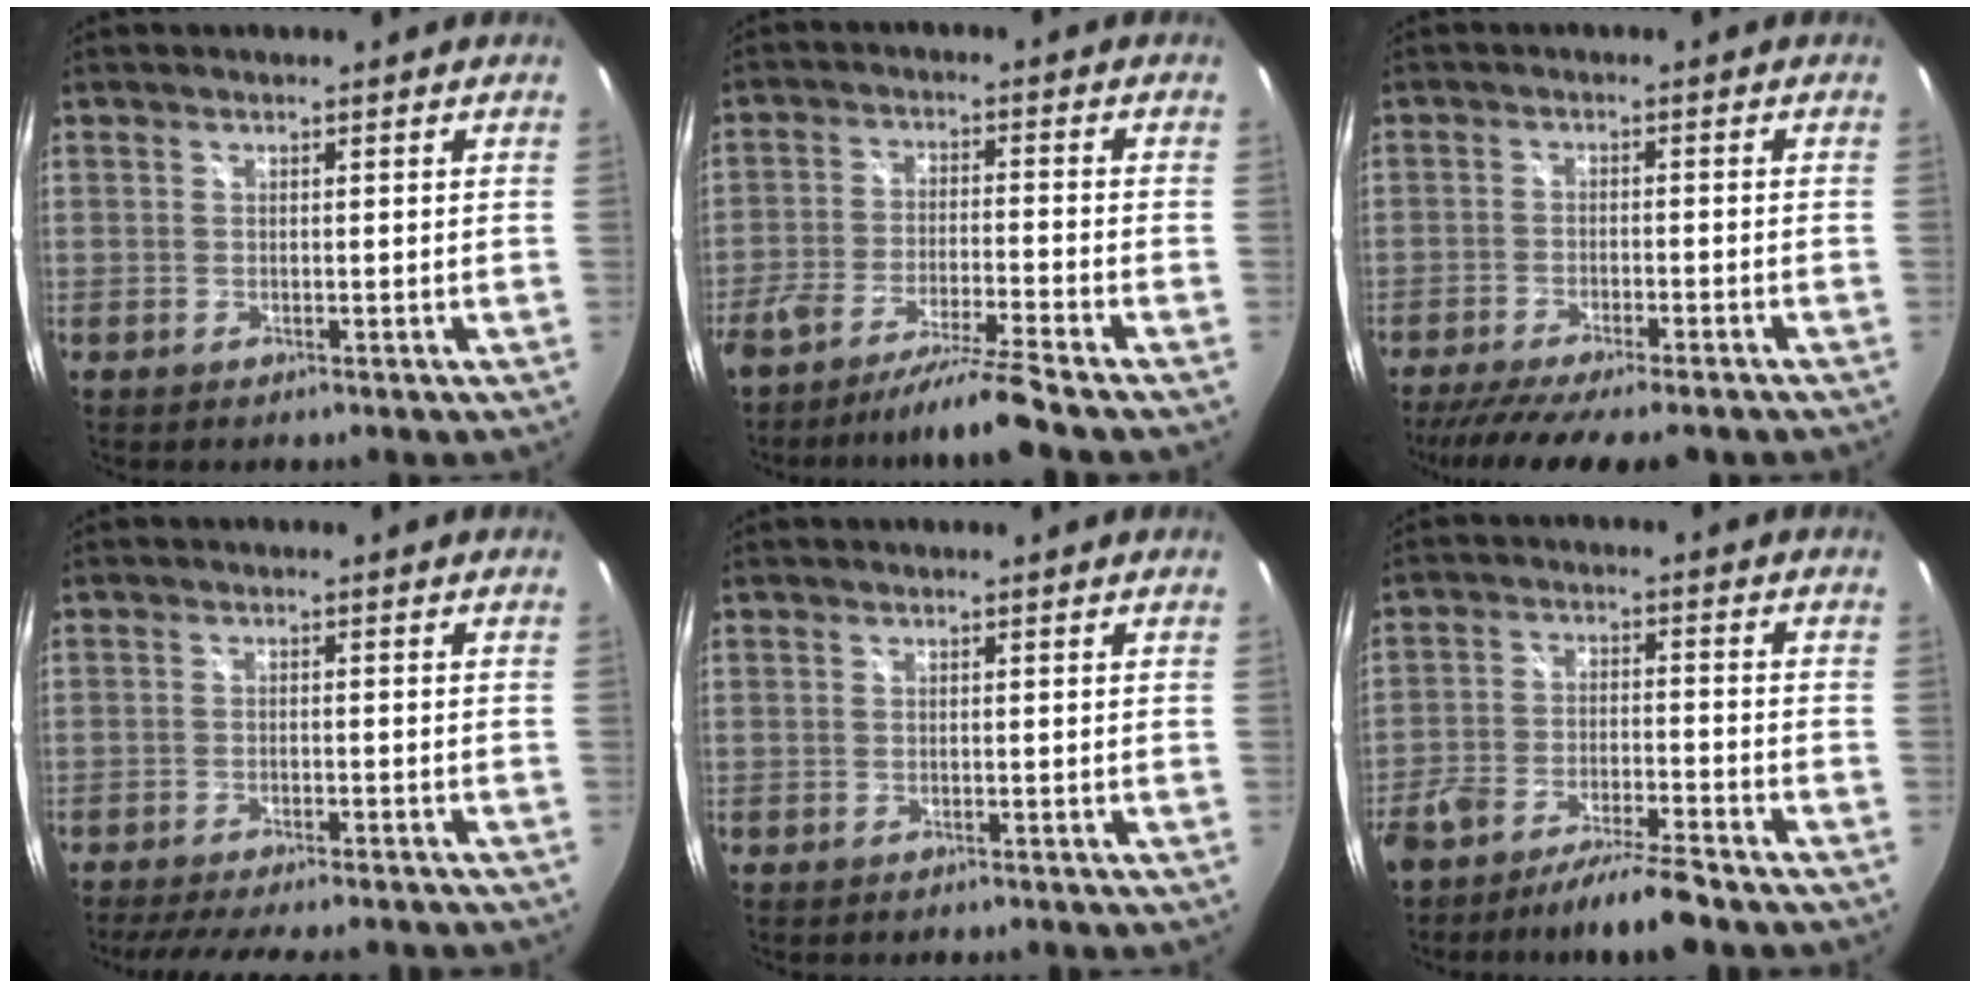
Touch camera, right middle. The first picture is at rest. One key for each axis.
{"total": 9.0, "fx": -7.9, "fy": -1.8, "fz": 4.1, "tx": -0.092, "ty": -0.010, "tz": -0.137}
{"total": 13.5, "fx": -11.4, "fy": 1.8, "fz": 7.1, "tx": -0.145, "ty": -0.043, "tz": -0.173}
{"total": 13.9, "fx": -12.1, "fy": 2.7, "fz": 6.3, "tx": -0.126, "ty": -0.018, "tz": -0.169}
{"total": 1.0, "fx": -0.9, "fy": 0.3, "fz": 0.2, "tx": -0.008, "ty": -0.002, "tz": -0.012}
{"total": 10.0, "fx": -8.5, "fy": 1.1, "fz": 5.2, "tx": -0.111, "ty": -0.005, "tz": -0.147}